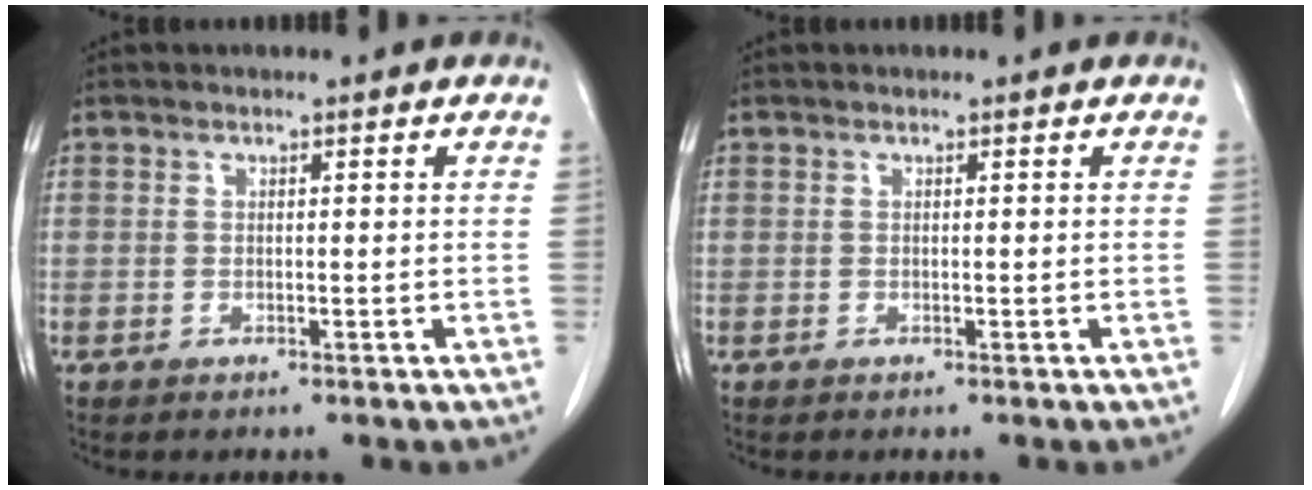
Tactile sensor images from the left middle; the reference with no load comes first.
{"total": 0.0}